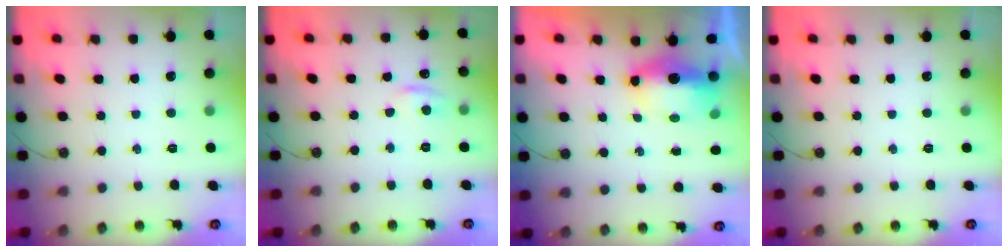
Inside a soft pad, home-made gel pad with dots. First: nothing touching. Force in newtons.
{"total": 5.5, "press": 5.4, "slide": 0.7}
{"total": 7.8, "press": 7.6, "slide": 2.0}
{"total": 0.0}